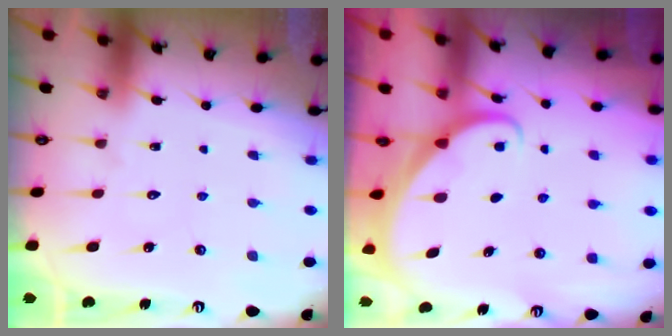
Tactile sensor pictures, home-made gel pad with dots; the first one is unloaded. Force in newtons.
{"total": 1.8, "press": 1.8, "slide": 0.0}